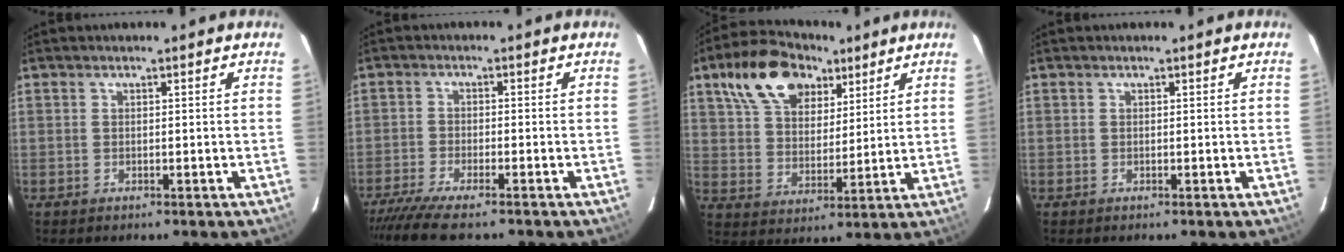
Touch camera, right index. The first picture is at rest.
{"total": 6.9, "force": [-5.9, 0.6, 3.6], "torque": [-0.091, -0.027, -0.109]}
{"total": 16.2, "force": [9.3, 9.5, 9.3], "torque": [-0.195, 0.052, 0.170]}
{"total": 0.0}